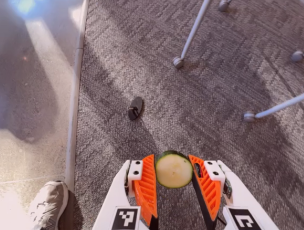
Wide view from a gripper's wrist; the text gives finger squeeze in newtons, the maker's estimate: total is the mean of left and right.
{"total": 8.3, "left": 7.8, "right": 8.8}